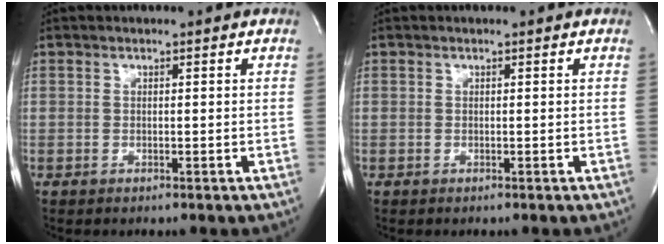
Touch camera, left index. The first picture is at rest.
{"total": 0.0}